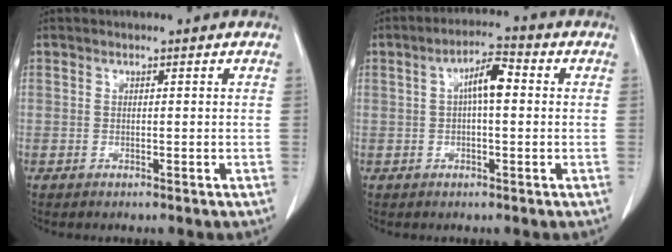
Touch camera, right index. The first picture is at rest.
{"total": 5.3, "force": [0.7, 1.4, 5.1], "torque": [-0.091, 0.019, 0.009]}